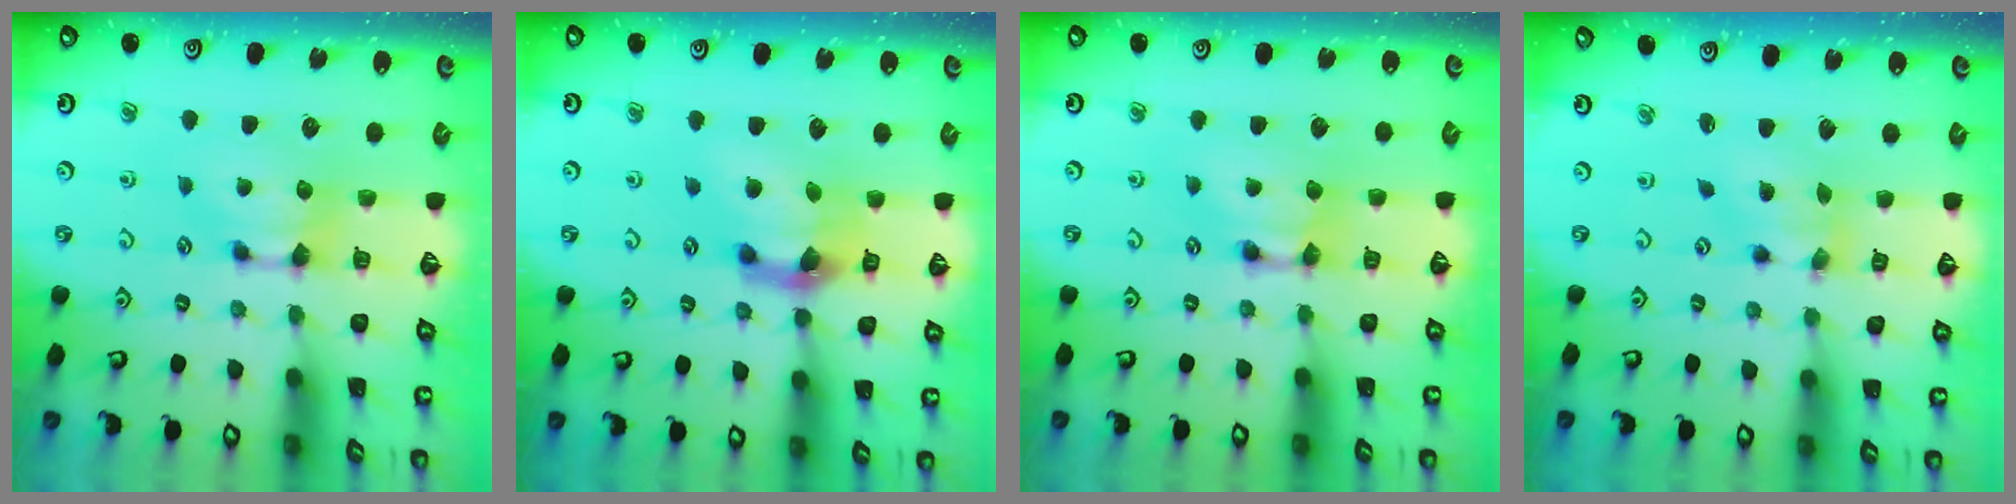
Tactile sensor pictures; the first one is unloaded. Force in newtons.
{"total": 5.8, "press": 5.3, "slide": 2.4}
{"total": 1.9, "press": 1.9, "slide": 0.1}
{"total": 2.4, "press": 1.6, "slide": 1.7}